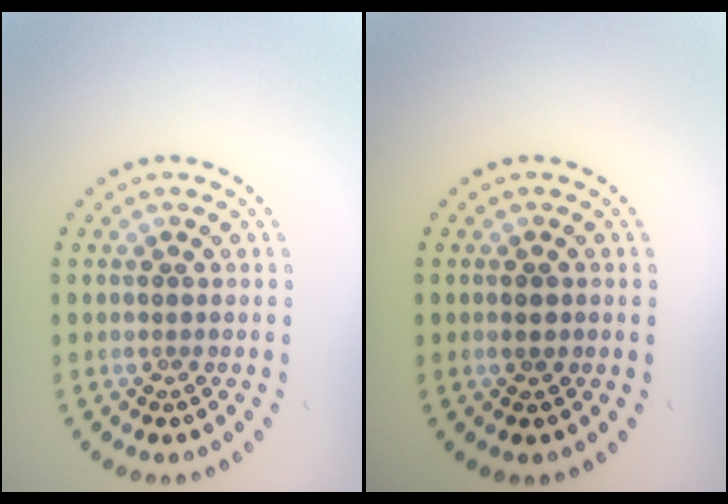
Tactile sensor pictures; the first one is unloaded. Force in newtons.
{"total": 1.1, "press": 1.1, "slide": 0.1}